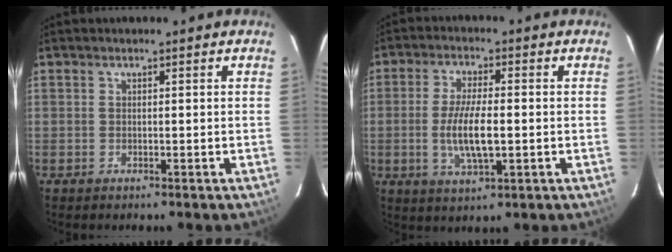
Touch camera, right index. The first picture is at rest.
{"total": 8.4, "force": [-1.2, 2.5, 7.9], "torque": [-0.156, -0.007, -0.020]}